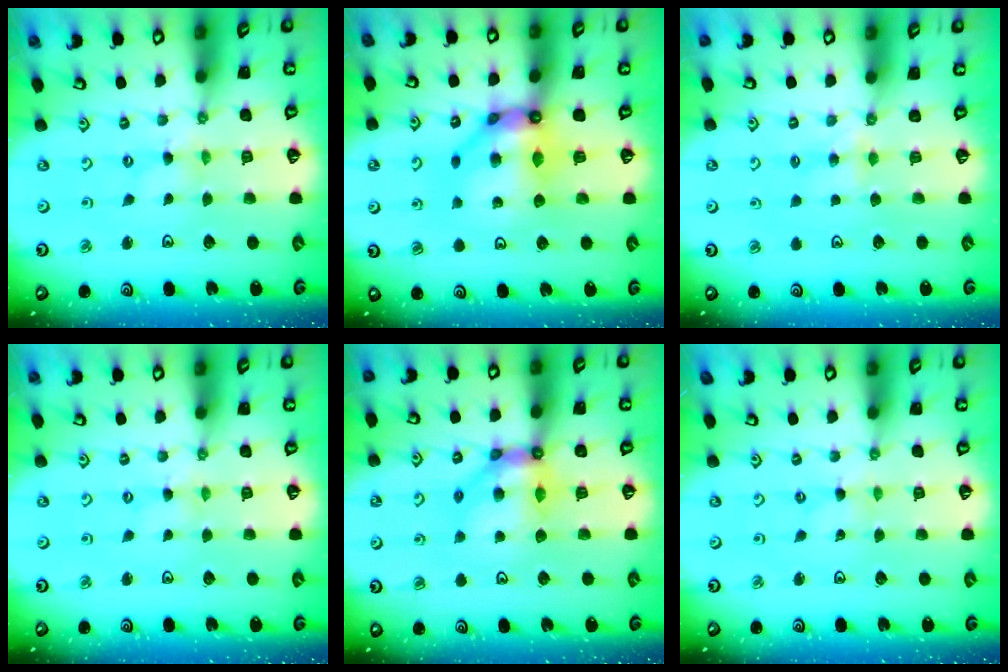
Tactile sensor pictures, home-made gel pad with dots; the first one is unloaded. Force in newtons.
{"total": 10.7, "press": 10.6, "slide": 1.0}
{"total": 3.6, "press": 3.5, "slide": 0.5}
{"total": 0.0}
{"total": 10.4, "press": 10.4, "slide": 1.1}
{"total": 0.0}